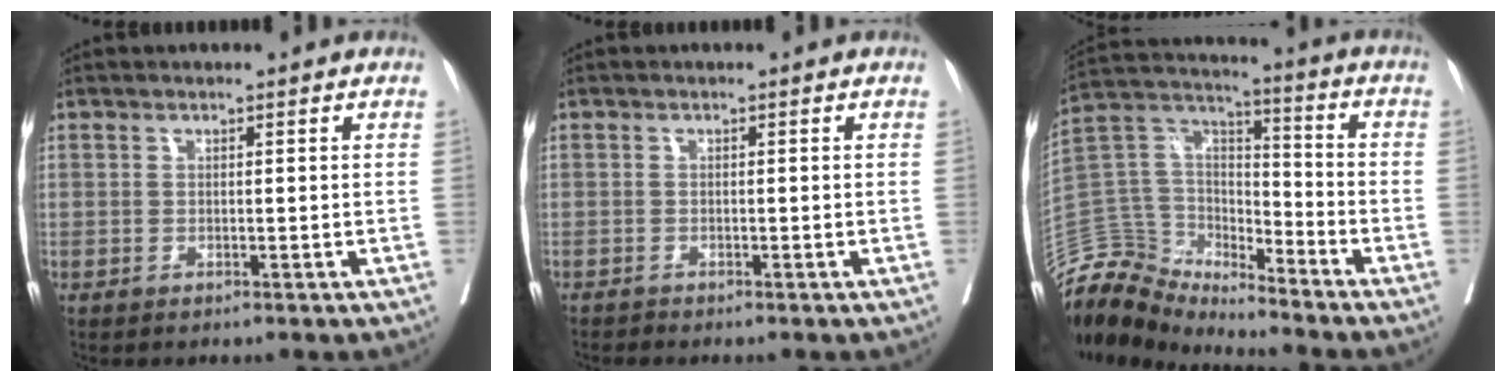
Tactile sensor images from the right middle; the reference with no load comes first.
{"total": 0.8, "force": [-0.3, -0.3, -0.7], "torque": [0.003, -0.001, -0.011]}
{"total": 10.2, "force": [-9.8, 2.5, -1.2], "torque": [0.019, 0.079, -0.197]}